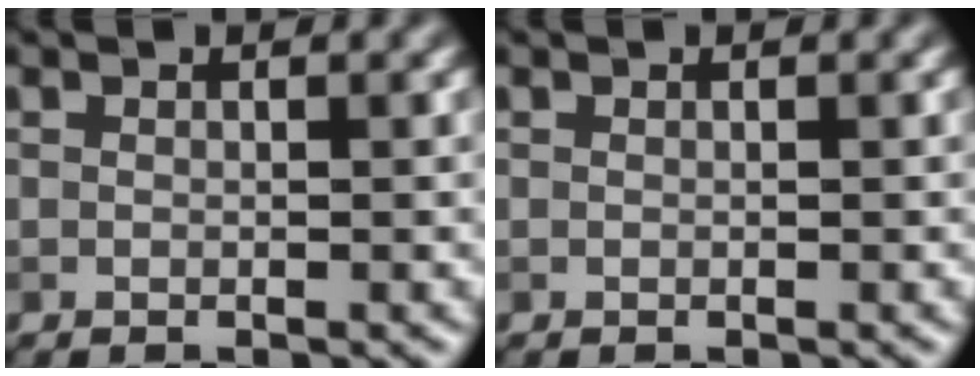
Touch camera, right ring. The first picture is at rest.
{"total": 0.0}